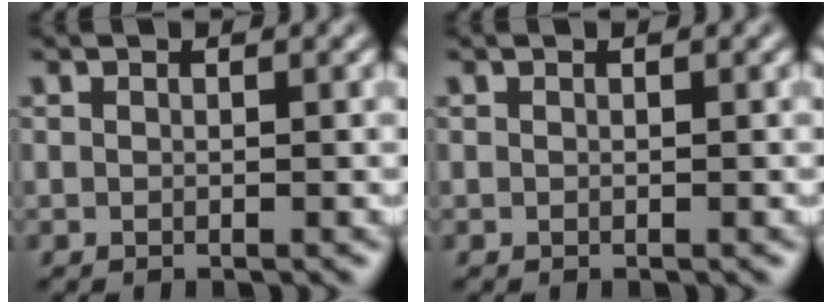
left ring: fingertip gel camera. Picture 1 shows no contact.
{"total": 0.0}